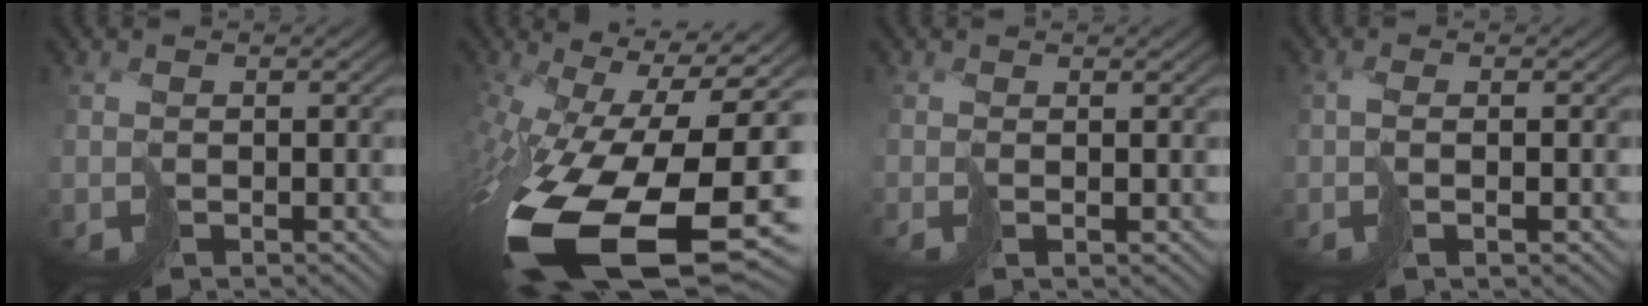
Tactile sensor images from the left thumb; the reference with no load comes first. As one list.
[{"total": 19.7, "force": [-6.7, 9.7, 15.8], "torque": [-0.325, -0.080, -0.071]}, {"total": 1.2, "force": [0.1, 0.1, 1.2], "torque": [-0.026, -0.002, -0.003]}, {"total": 2.5, "force": [-0.3, 0.5, 2.4], "torque": [-0.053, 0.000, -0.010]}]